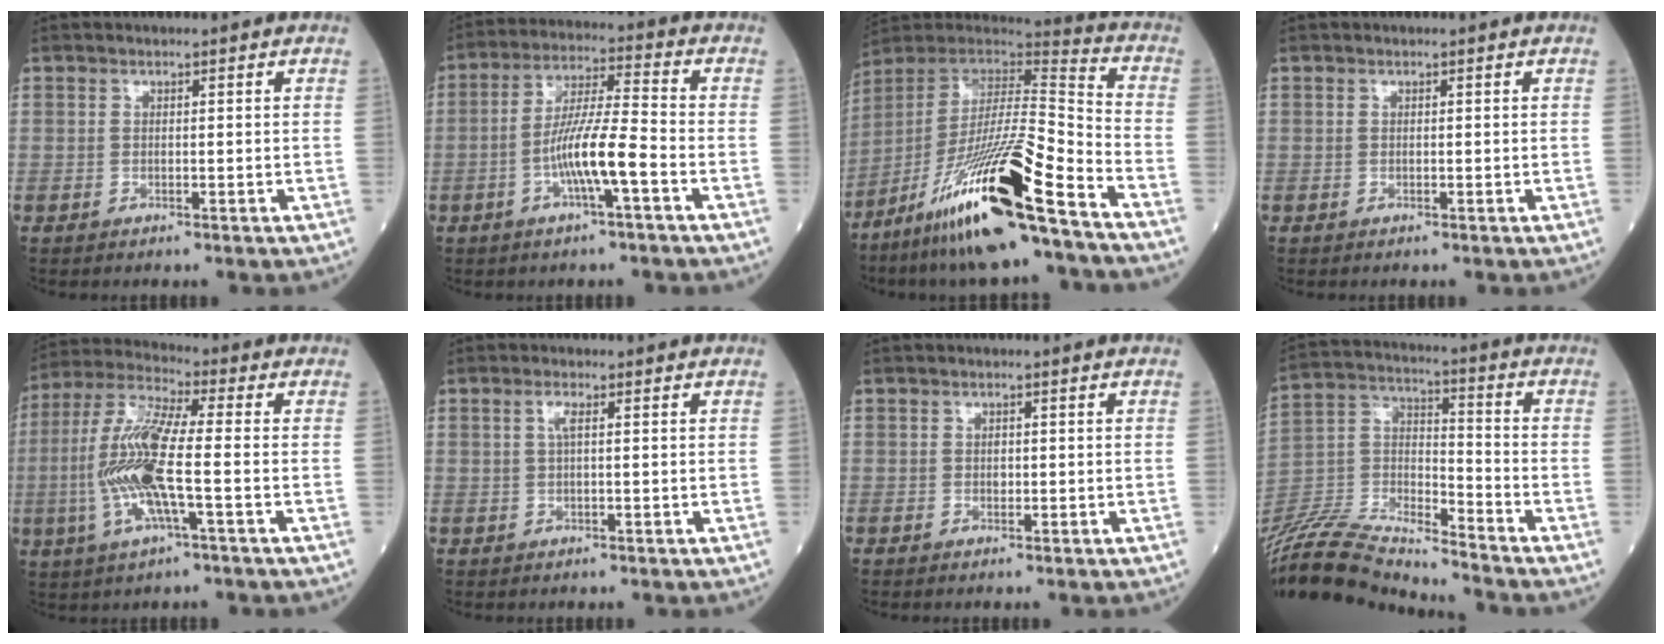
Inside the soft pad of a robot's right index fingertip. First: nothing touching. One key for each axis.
{"total": 9.2, "fx": -3.2, "fy": 0.3, "fz": 8.6, "tx": -0.165, "ty": 0.007, "tz": -0.062}
{"total": 22.7, "fx": -14.0, "fy": 1.3, "fz": 17.8, "tx": -0.335, "ty": -0.036, "tz": -0.261}
{"total": 0.0}
{"total": 13.2, "fx": -2.2, "fy": 1.5, "fz": 12.9, "tx": -0.279, "ty": 0.001, "tz": -0.047}
{"total": 1.5, "fx": 0.4, "fy": 0.2, "fz": 1.5, "tx": -0.035, "ty": 0.003, "tz": 0.006}
{"total": 0.8, "fx": 0.0, "fy": 0.6, "fz": 0.6, "tx": -0.010, "ty": 0.001, "tz": -0.001}
{"total": 17.7, "fx": -17.1, "fy": 0.2, "fz": 4.6, "tx": -0.092, "ty": 0.022, "tz": -0.311}